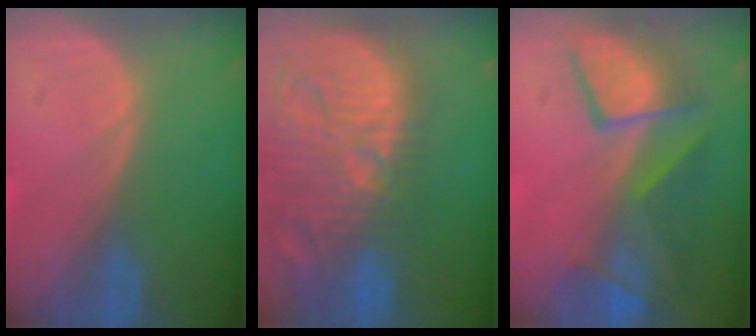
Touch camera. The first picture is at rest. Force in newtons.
{"total": 15.4, "press": 13.4, "slide": 7.5}
{"total": 8.6, "press": 8.2, "slide": 2.6}